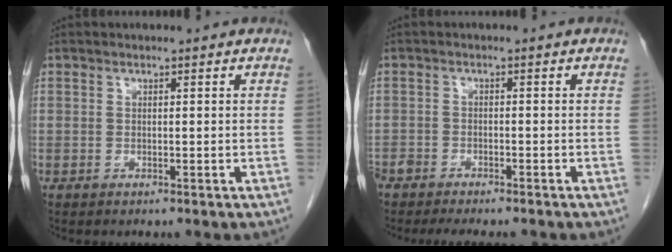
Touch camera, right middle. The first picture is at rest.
{"total": 8.4, "force": [-7.3, 2.3, 3.3], "torque": [-0.045, -0.005, -0.106]}